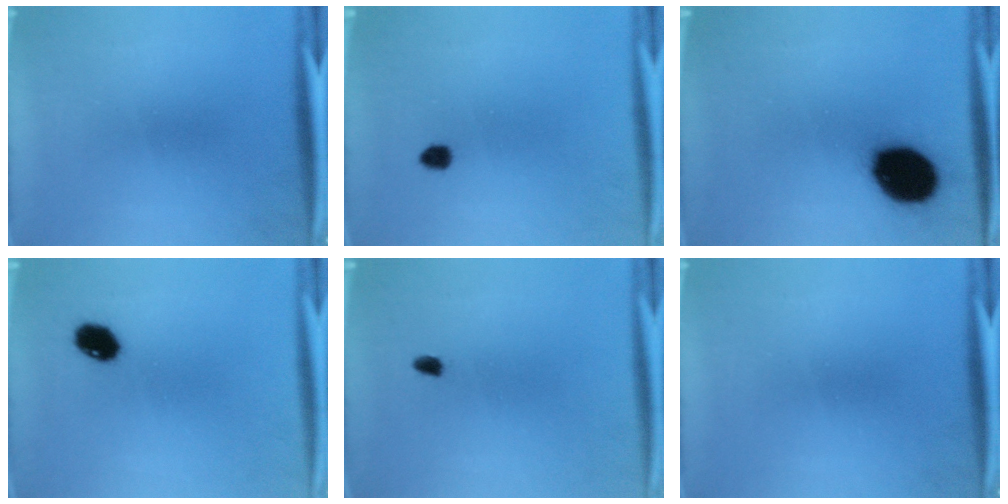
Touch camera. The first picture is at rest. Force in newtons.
{"total": 1.8}
{"total": 16.1}
{"total": 5.4}
{"total": 1.2}
{"total": 0.0}